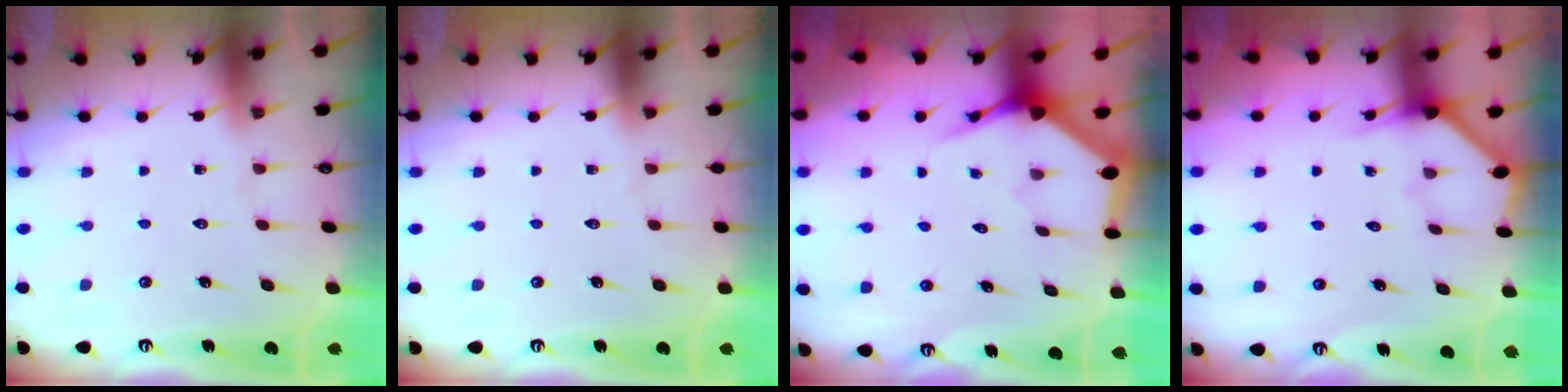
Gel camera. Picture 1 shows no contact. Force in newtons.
{"total": 0.0}
{"total": 3.7, "press": 3.7, "slide": 0.5}
{"total": 3.7, "press": 3.7, "slide": 0.4}